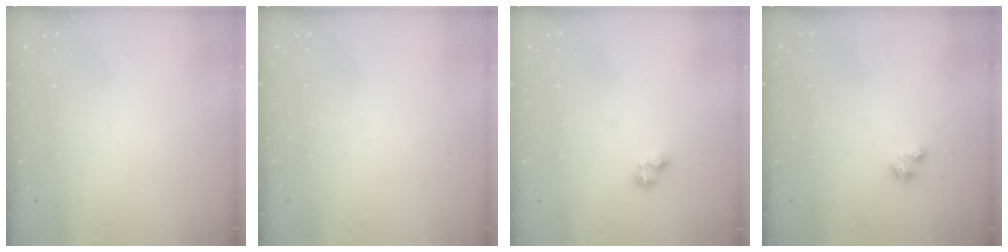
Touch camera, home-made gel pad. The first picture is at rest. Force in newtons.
{"total": 0.0}
{"total": 2.7, "press": 2.7, "slide": 0.3}
{"total": 1.3, "press": 1.2, "slide": 0.4}